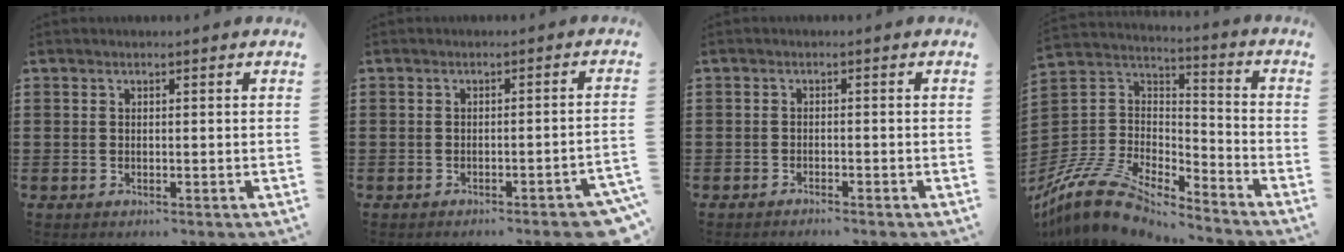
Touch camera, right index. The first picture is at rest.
{"total": 2.9, "force": [-2.1, -0.2, 1.9], "torque": [-0.029, -0.007, -0.038]}
{"total": 1.0, "force": [-1.0, 0.0, 0.1], "torque": [-0.005, 0.000, -0.021]}
{"total": 9.6, "force": [-8.6, 2.8, 3.2], "torque": [-0.098, 0.002, -0.181]}